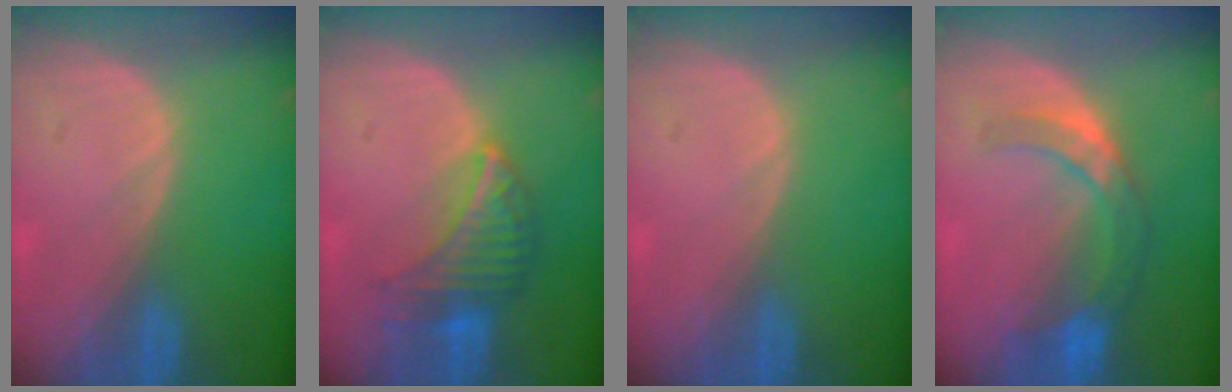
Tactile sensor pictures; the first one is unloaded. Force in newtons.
{"total": 6.9, "press": 6.7, "slide": 1.6}
{"total": 0.0}
{"total": 7.3, "press": 6.5, "slide": 3.3}